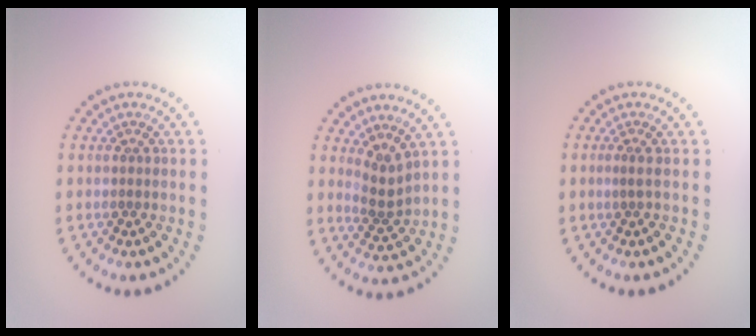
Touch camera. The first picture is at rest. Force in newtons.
{"total": 2.2, "press": 1.5, "slide": 1.6}
{"total": 0.6, "press": 0.3, "slide": 0.6}